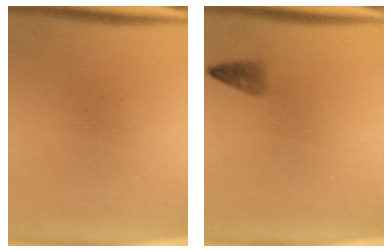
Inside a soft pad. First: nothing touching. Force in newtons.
{"total": 1.2}